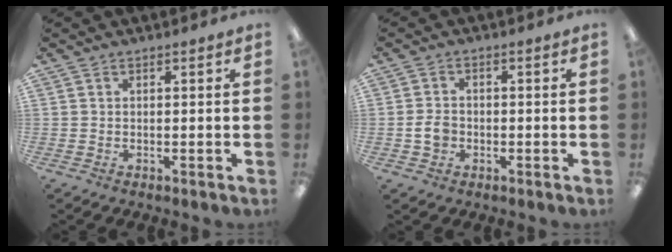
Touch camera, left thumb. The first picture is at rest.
{"total": 4.0, "force": [-0.9, 3.0, 2.5], "torque": [-0.050, 0.006, -0.017]}